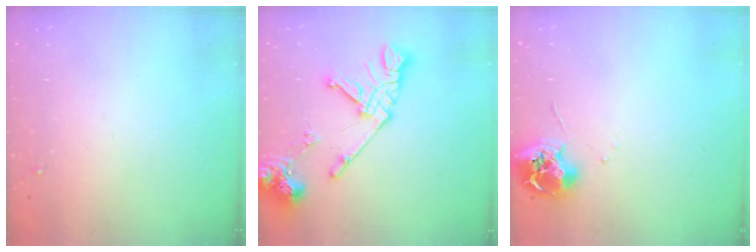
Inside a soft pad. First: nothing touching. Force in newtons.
{"total": 17.0, "press": 16.9, "slide": 2.2}
{"total": 9.6, "press": 9.5, "slide": 0.6}